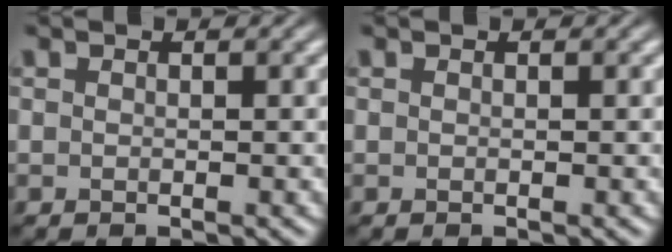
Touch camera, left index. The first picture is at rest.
{"total": 0.0}